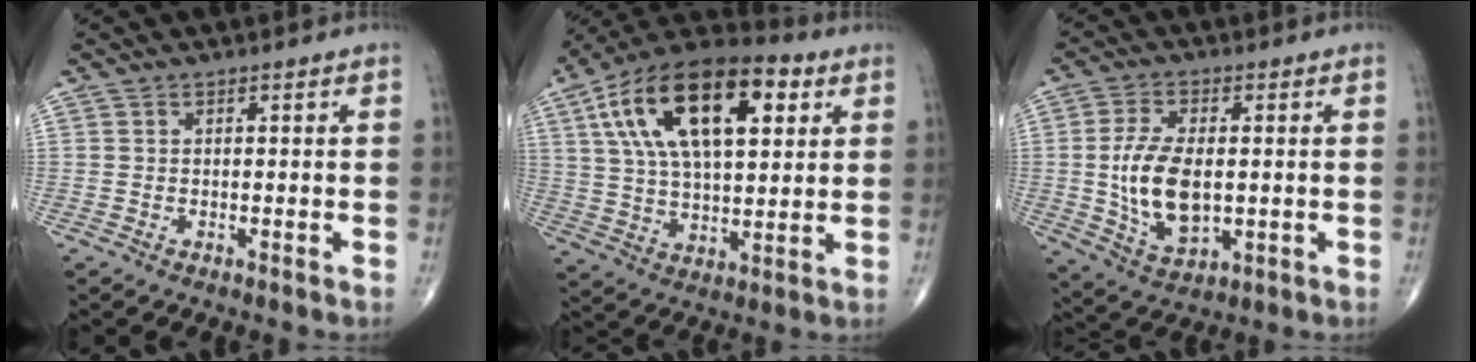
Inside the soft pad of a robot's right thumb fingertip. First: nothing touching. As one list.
[{"total": 23.8, "force": [8.2, 11.4, 19.3], "torque": [-0.329, 0.007, 0.133]}, {"total": 12.3, "force": [-0.3, 6.6, 10.4], "torque": [-0.195, -0.008, 0.004]}]